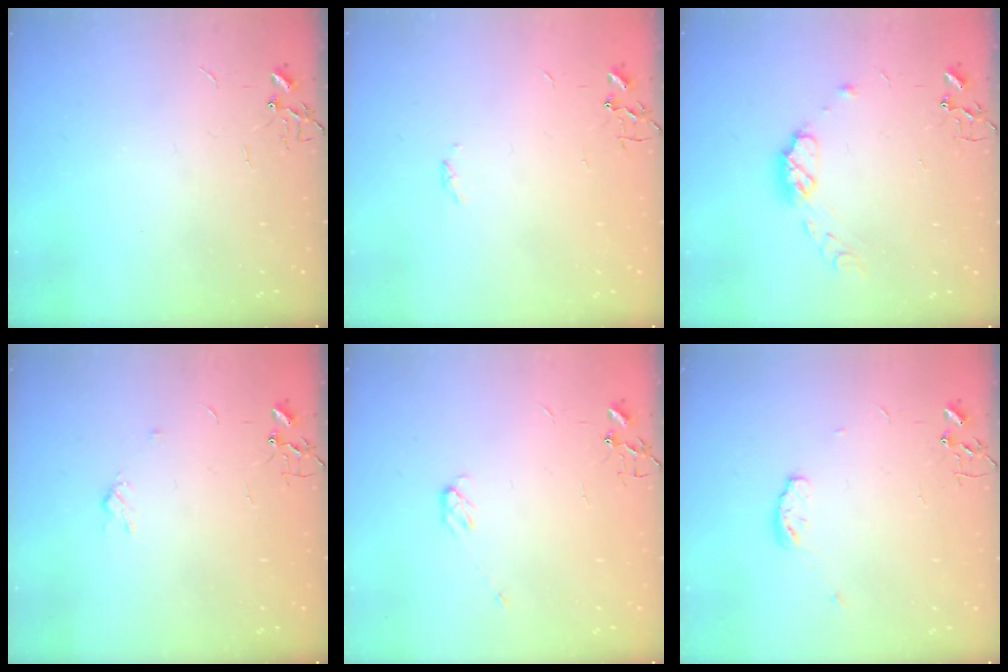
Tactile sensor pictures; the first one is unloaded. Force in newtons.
{"total": 1.7, "press": 1.6, "slide": 0.4}
{"total": 8.4, "press": 8.3, "slide": 0.6}
{"total": 2.9, "press": 2.9, "slide": 0.5}
{"total": 3.5, "press": 3.5, "slide": 0.6}
{"total": 5.9, "press": 5.8, "slide": 1.1}